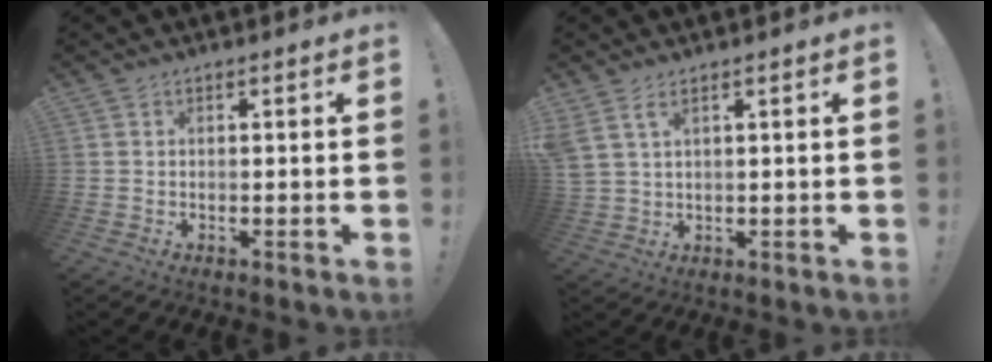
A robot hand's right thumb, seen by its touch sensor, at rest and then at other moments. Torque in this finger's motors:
{"motor_torque": [0.34, 0.35, 0.99, 0.31, 0.26]}